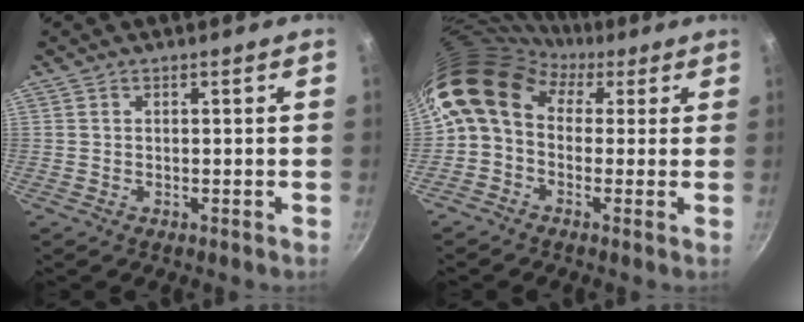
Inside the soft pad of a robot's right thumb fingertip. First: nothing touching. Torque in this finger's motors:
{"motor_torque": [1.59, 2.79, 0.36, -0.27, 0.41]}